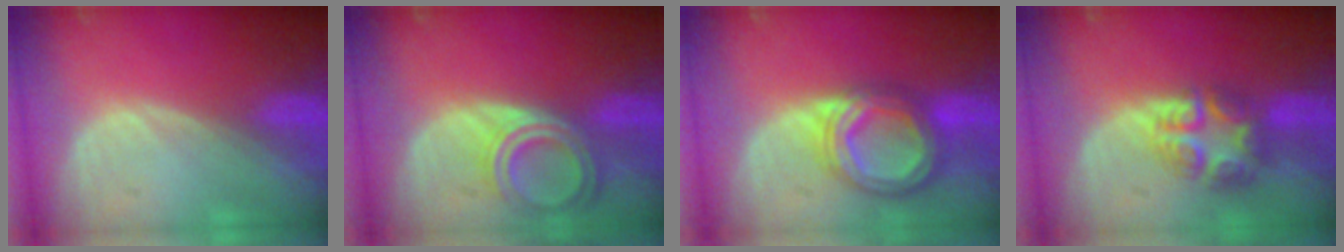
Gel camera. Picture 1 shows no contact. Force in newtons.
{"total": 6.7, "press": 6.0, "slide": 2.8}
{"total": 8.5, "press": 8.5, "slide": 0.6}
{"total": 7.6, "press": 6.7, "slide": 3.6}